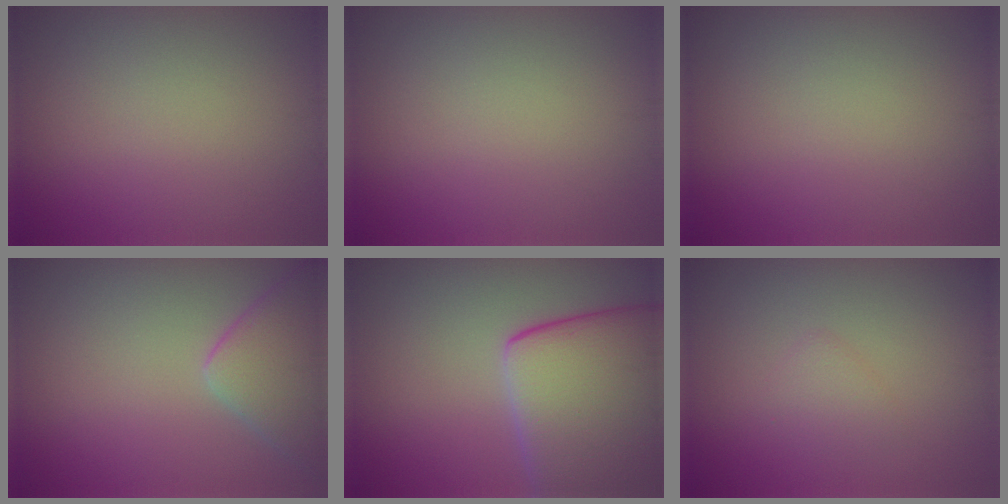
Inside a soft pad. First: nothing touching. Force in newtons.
{"total": 0.0}
{"total": 0.0}
{"total": 4.7, "press": 4.7, "slide": 0.3}
{"total": 11.6, "press": 11.5, "slide": 1.0}
{"total": 1.2, "press": 1.2, "slide": 0.1}